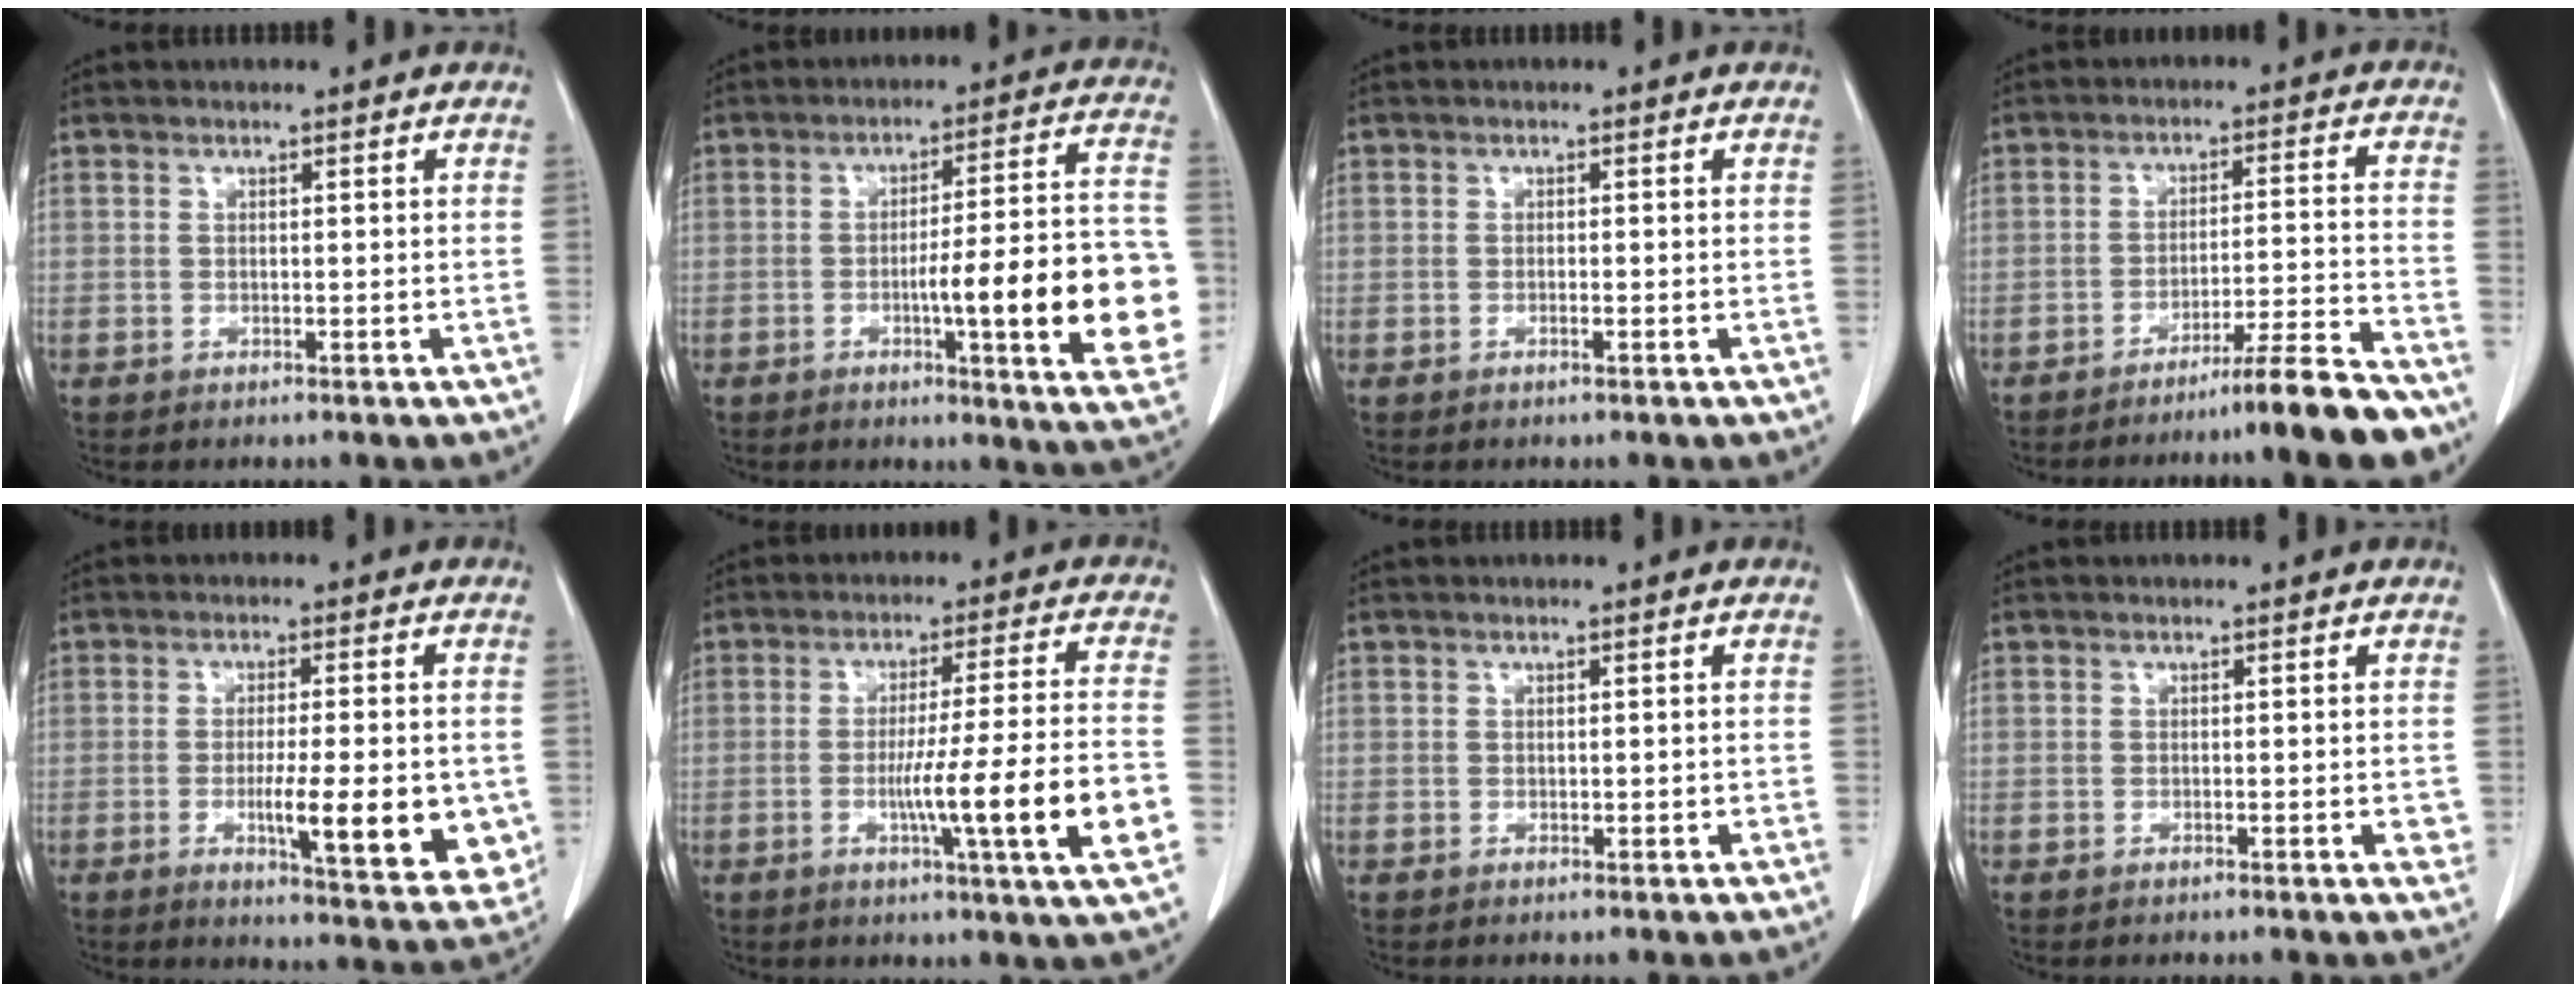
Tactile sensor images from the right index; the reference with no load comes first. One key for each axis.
{"total": 18.2, "fx": -3.7, "fy": 1.8, "fz": 17.7, "tx": -0.167, "ty": 0.018, "tz": -0.041}
{"total": 0.6, "fx": -0.3, "fy": 0.0, "fz": 0.5, "tx": -0.012, "ty": -0.001, "tz": -0.004}
{"total": 10.9, "fx": -9.1, "fy": -1.2, "fz": 5.9, "tx": -0.058, "ty": 0.002, "tz": -0.141}
{"total": 13.8, "fx": -2.8, "fy": 2.8, "fz": 13.2, "tx": -0.151, "ty": -0.017, "tz": -0.030}
{"total": 14.8, "fx": -3.8, "fy": -1.1, "fz": 14.2, "tx": -0.214, "ty": -0.016, "tz": -0.063}
{"total": 0.8, "fx": -0.1, "fy": 0.3, "fz": 0.7, "tx": -0.010, "ty": -0.001, "tz": 0.001}
{"total": 1.8, "fx": -0.3, "fy": 0.5, "fz": 1.7, "tx": -0.016, "ty": -0.003, "tz": -0.004}